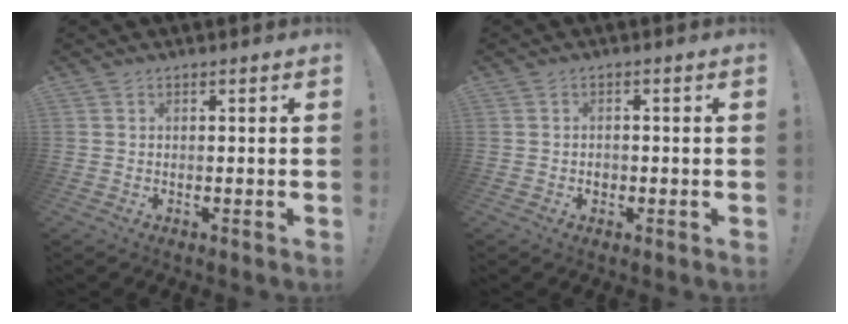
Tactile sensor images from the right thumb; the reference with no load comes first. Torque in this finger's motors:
{"motor_torque": [0.16, 0.03, 0.09, -0.19, 0.00]}